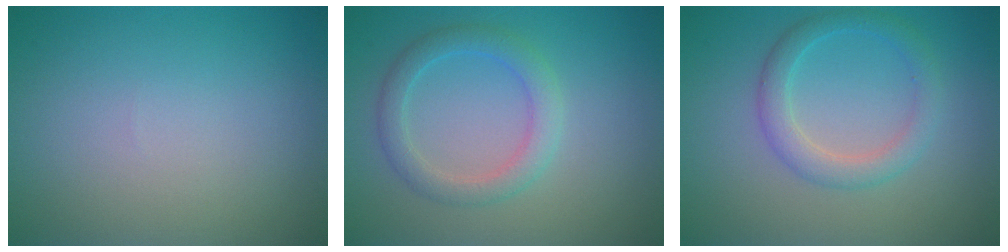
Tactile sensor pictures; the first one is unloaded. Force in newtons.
{"total": 2.9, "press": 2.9, "slide": 0.1}
{"total": 2.8, "press": 2.8, "slide": 0.0}